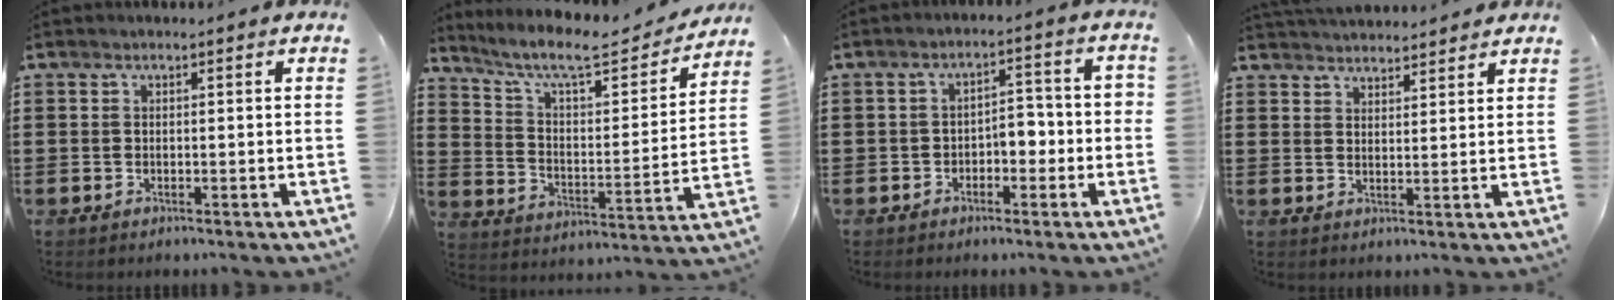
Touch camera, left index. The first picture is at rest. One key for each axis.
{"total": 8.5, "fx": 7.3, "fy": 1.0, "fz": 4.2, "tx": -0.105, "ty": -0.049, "tz": 0.118}
{"total": 3.5, "fx": -2.0, "fy": 2.1, "fz": 2.0, "tx": -0.041, "ty": 0.010, "tz": -0.043}
{"total": 3.2, "fx": 3.2, "fy": 0.3, "fz": -0.1, "tx": -0.007, "ty": -0.011, "tz": 0.060}